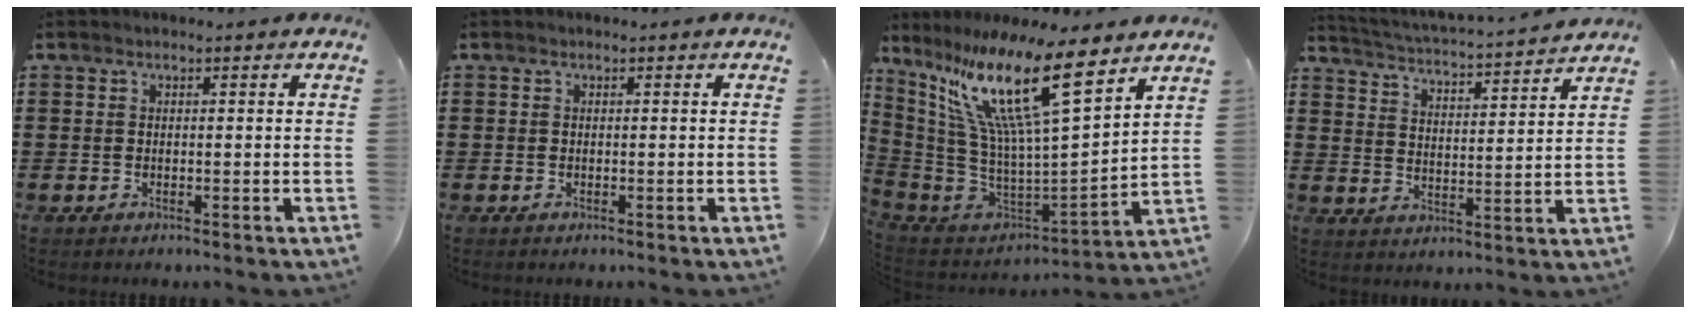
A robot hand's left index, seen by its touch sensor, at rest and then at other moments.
{"total": 0.0}
{"total": 18.3, "force": [10.4, 2.9, 14.7], "torque": [-0.334, -0.071, 0.163]}
{"total": 3.2, "force": [3.1, -0.5, 0.8], "torque": [-0.036, -0.033, 0.044]}